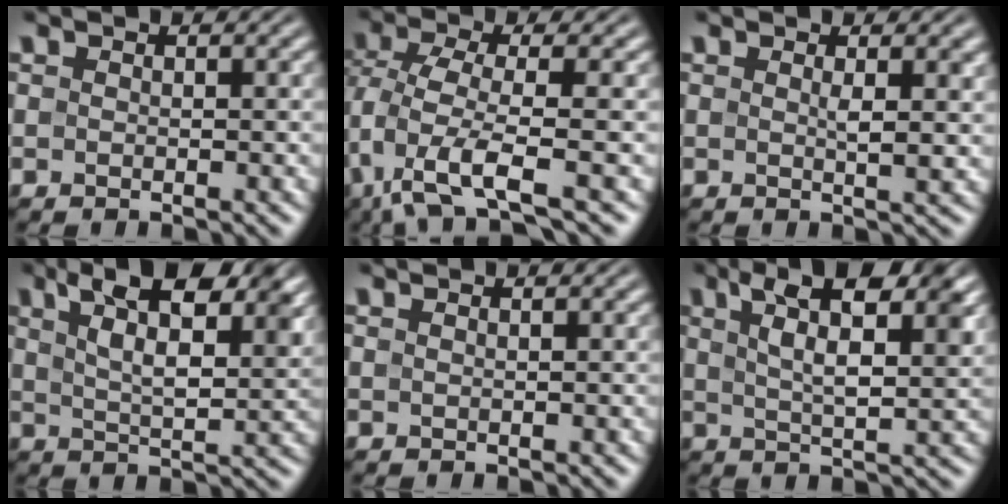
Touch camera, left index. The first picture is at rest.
{"total": 5.8, "force": [-2.6, 1.6, 4.9], "torque": [-0.103, -0.011, -0.057]}
{"total": 2.0, "force": [0.7, 0.4, 1.9], "torque": [-0.024, 0.000, 0.009]}
{"total": 9.5, "force": [5.4, 3.6, 6.9], "torque": [-0.104, 0.015, 0.080]}
{"total": 0.9, "force": [0.5, 0.4, 0.6], "torque": [-0.005, -0.001, -0.002]}
{"total": 8.7, "force": [4.4, 2.9, 6.9], "torque": [-0.108, 0.012, 0.071]}